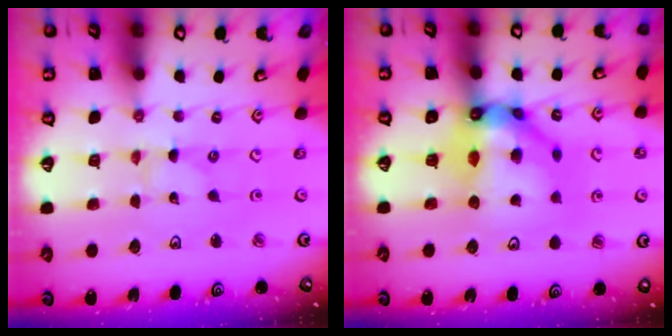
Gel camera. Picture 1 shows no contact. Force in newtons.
{"total": 13.5, "press": 13.4, "slide": 1.6}